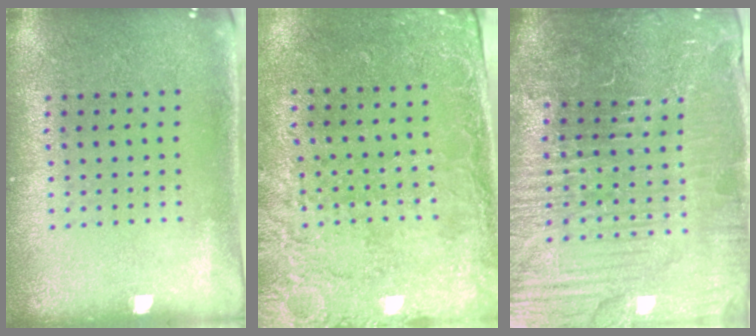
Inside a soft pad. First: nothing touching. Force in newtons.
{"total": 2.7, "press": 2.2, "slide": 1.5}
{"total": 5.7, "press": 5.3, "slide": 2.2}